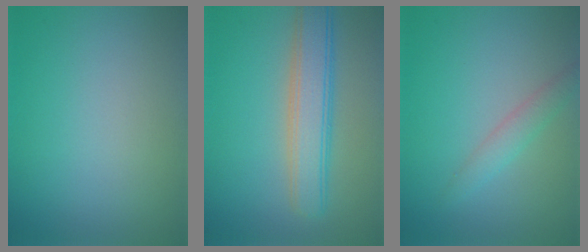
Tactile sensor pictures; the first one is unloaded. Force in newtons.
{"total": 5.0, "press": 5.0, "slide": 0.2}
{"total": 1.8, "press": 1.8, "slide": 0.0}